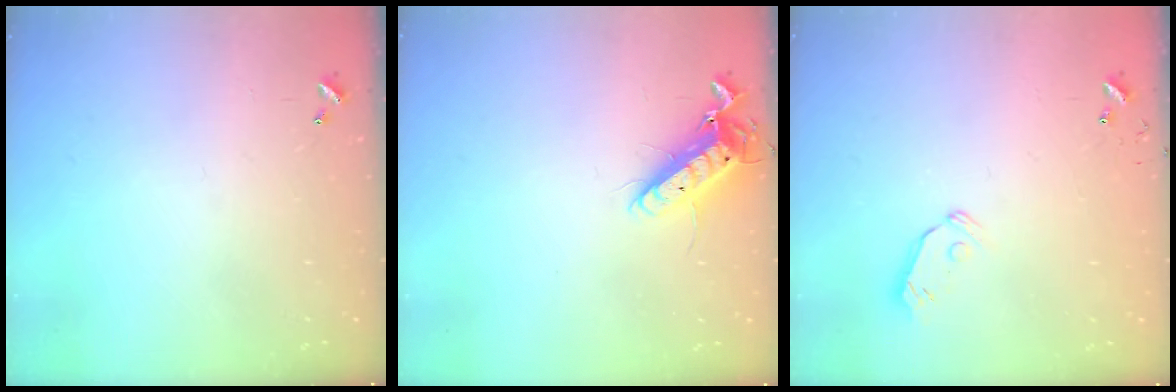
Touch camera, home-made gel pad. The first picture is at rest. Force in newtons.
{"total": 12.3, "press": 12.2, "slide": 1.7}
{"total": 5.8, "press": 5.7, "slide": 0.9}